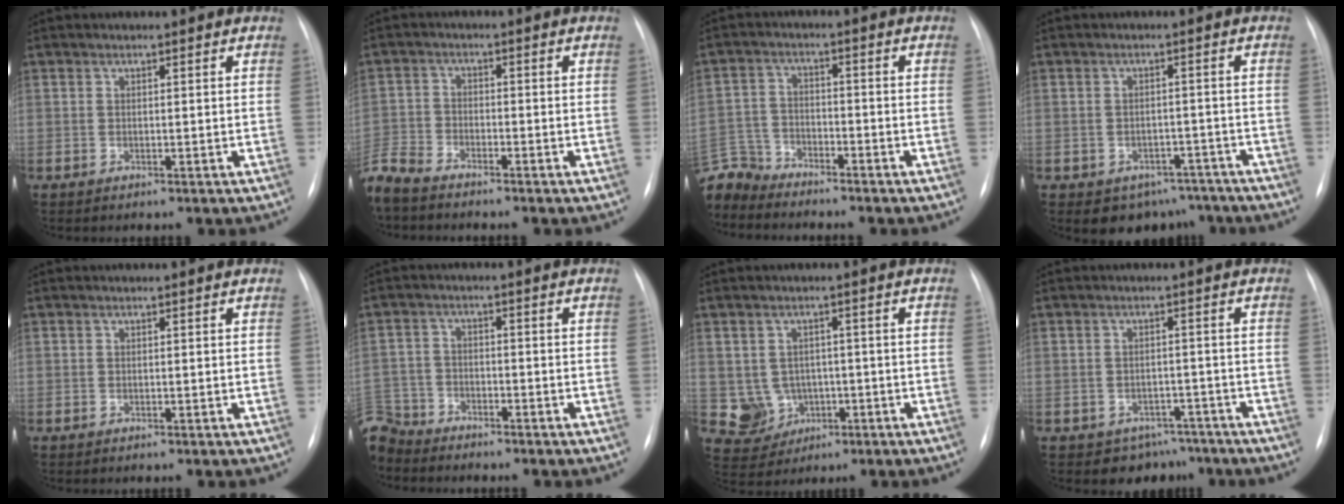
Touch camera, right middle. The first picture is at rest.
{"total": 6.2, "force": [-5.6, 1.6, 1.9], "torque": [-0.041, -0.014, -0.113]}
{"total": 8.2, "force": [-7.8, 2.6, 0.3], "torque": [-0.015, 0.007, -0.155]}
{"total": 6.7, "force": [-4.9, 4.3, 1.2], "torque": [0.007, 0.020, -0.062]}
{"total": 0.0}
{"total": 8.0, "force": [-7.2, 3.5, 0.4], "torque": [-0.021, 0.004, -0.139]}
{"total": 5.8, "force": [-0.8, 5.6, 1.2], "torque": [-0.022, 0.012, 0.000]}
{"total": 5.5, "force": [-4.2, 3.4, -0.1], "torque": [0.020, 0.021, -0.054]}